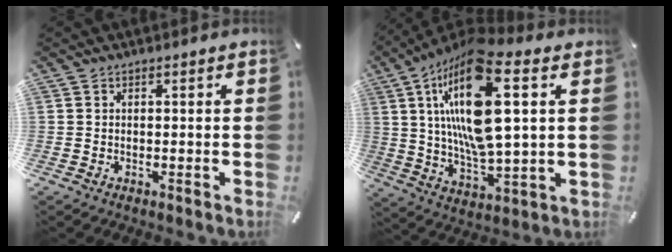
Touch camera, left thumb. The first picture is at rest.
{"total": 22.7, "force": [7.2, 7.8, 20.0], "torque": [-0.404, -0.025, 0.108]}